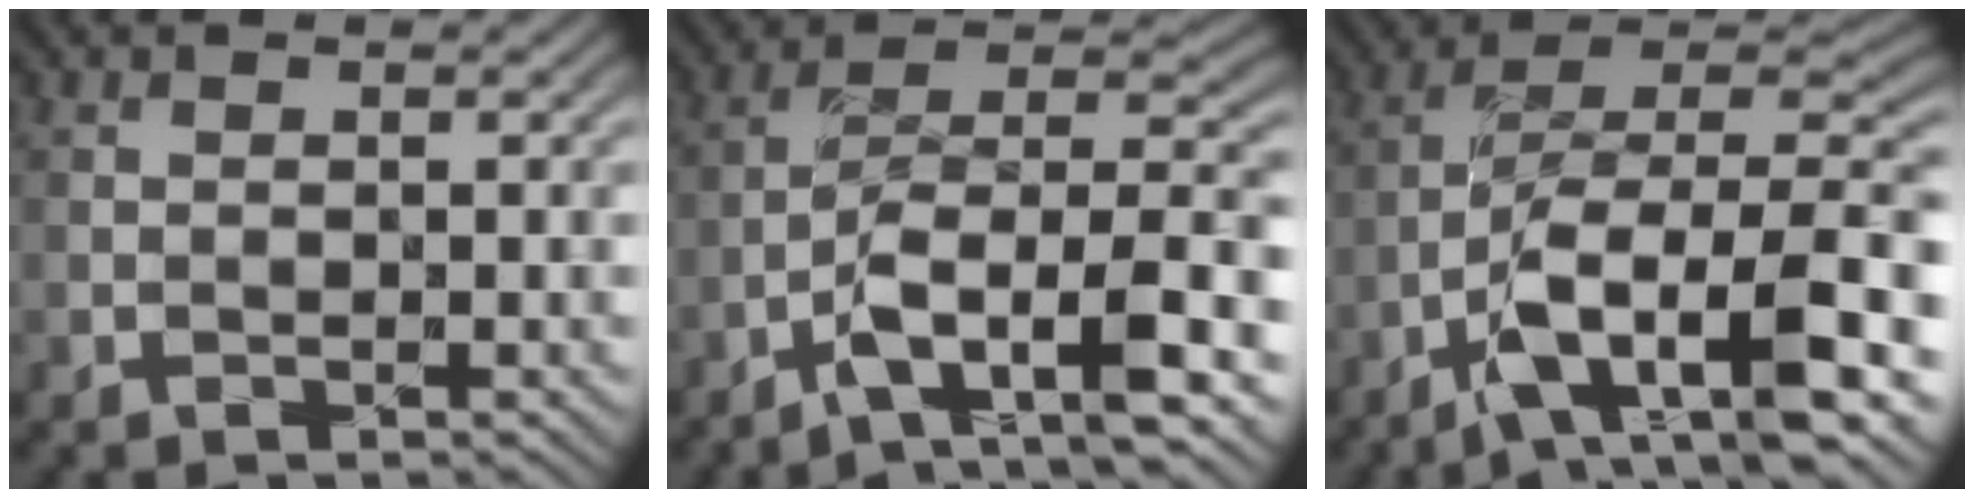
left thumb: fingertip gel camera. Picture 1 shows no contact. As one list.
[{"total": 11.3, "force": [-5.2, 4.0, 9.2], "torque": [-0.161, -0.001, -0.098]}, {"total": 13.0, "force": [-5.3, 4.8, 10.9], "torque": [-0.178, 0.002, -0.103]}]